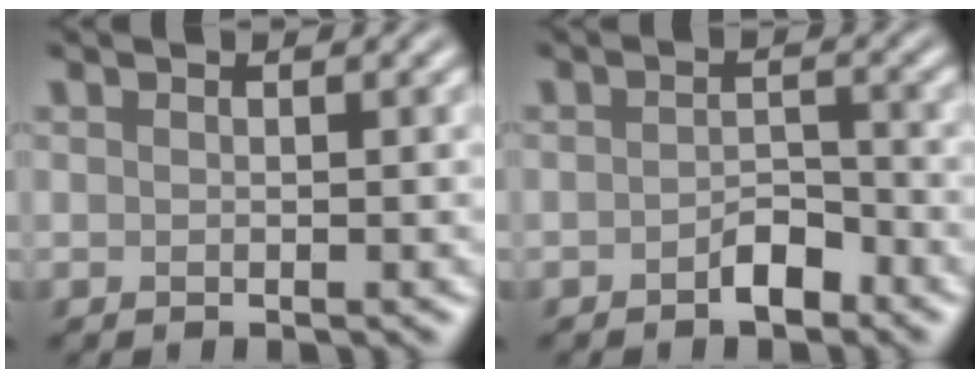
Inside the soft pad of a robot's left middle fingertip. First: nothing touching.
{"total": 2.0, "force": [-1.3, 0.9, 1.1], "torque": [-0.017, 0.005, -0.024]}